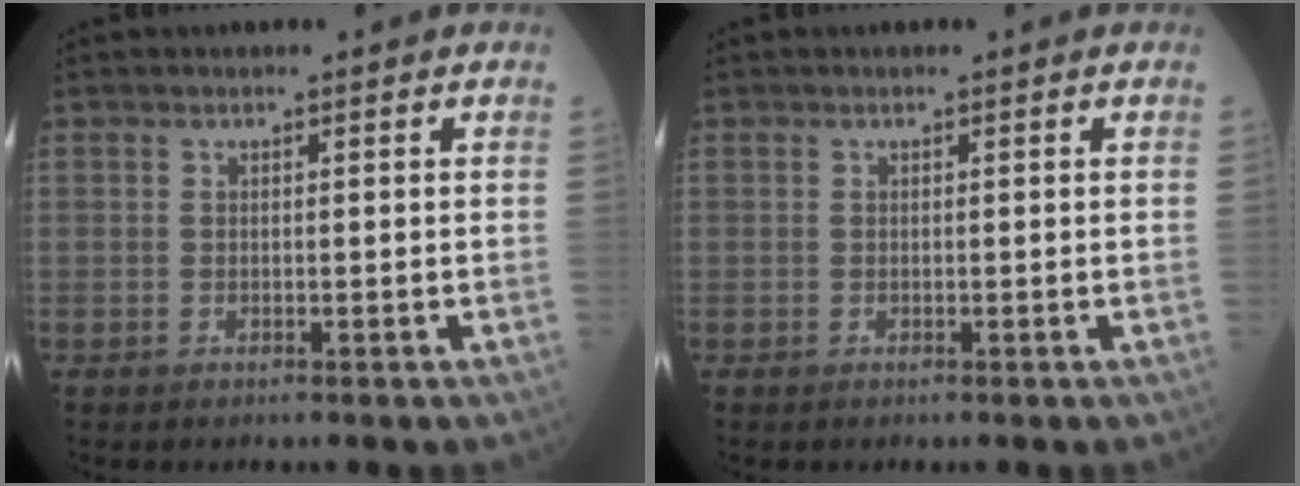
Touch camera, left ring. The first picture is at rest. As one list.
[{"total": 0.0}]